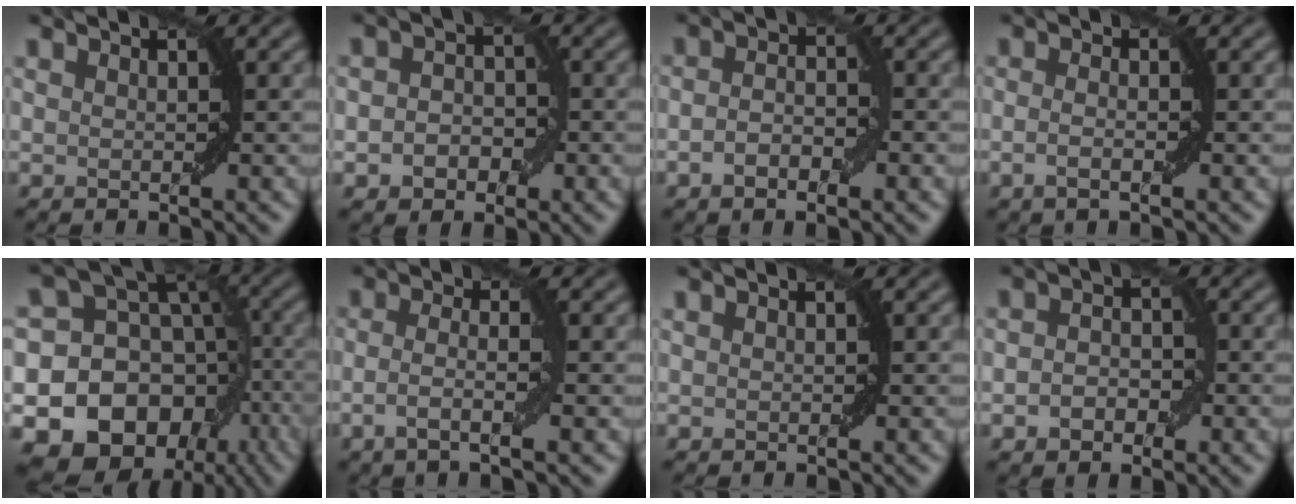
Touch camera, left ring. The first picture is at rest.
{"total": 2.9, "force": [-0.8, 2.2, 1.7], "torque": [-0.016, 0.001, -0.020]}
{"total": 2.7, "force": [-1.0, 1.2, 2.2], "torque": [-0.038, -0.001, -0.020]}
{"total": 1.5, "force": [-0.5, 0.3, 1.4], "torque": [-0.029, -0.002, -0.012]}
{"total": 17.8, "force": [-6.8, 14.4, 8.0], "torque": [-0.124, -0.012, -0.107]}
{"total": 3.0, "force": [-0.9, 0.6, 2.8], "torque": [-0.053, 0.000, -0.024]}
{"total": 0.0}
{"total": 2.6, "force": [-0.7, 1.8, 1.8], "torque": [-0.028, 0.002, -0.015]}